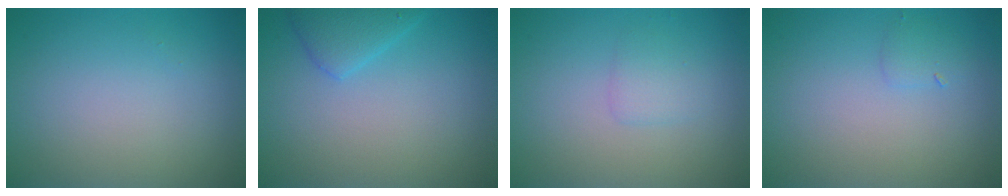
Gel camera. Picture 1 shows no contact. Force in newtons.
{"total": 2.4, "press": 2.4, "slide": 0.2}
{"total": 1.3, "press": 1.3, "slide": 0.1}
{"total": 1.0, "press": 1.0, "slide": 0.0}